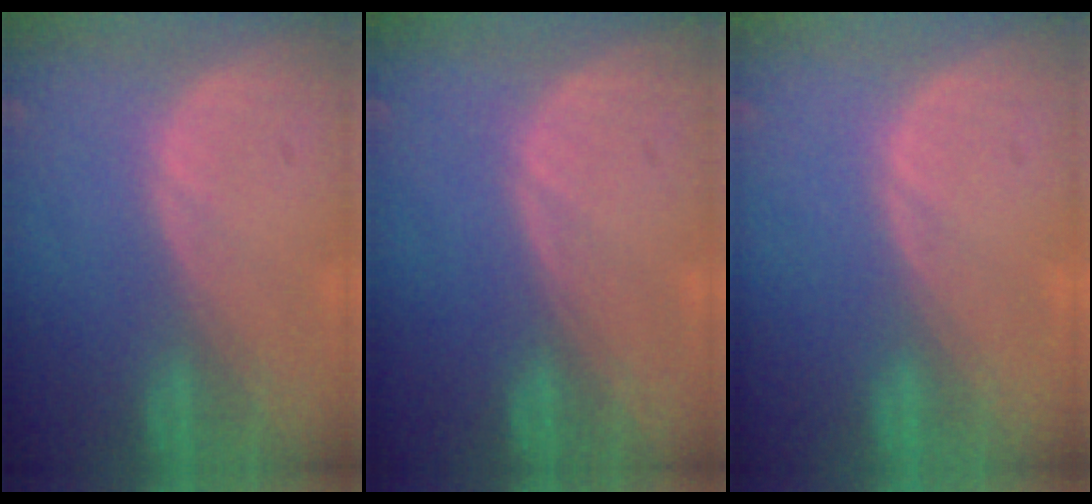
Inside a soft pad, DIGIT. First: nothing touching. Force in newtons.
{"total": 0.0}
{"total": 0.0}